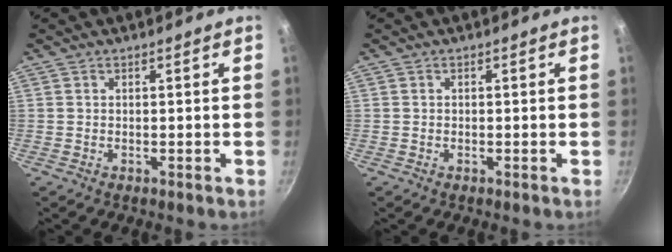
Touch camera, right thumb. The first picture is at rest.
{"total": 0.0}